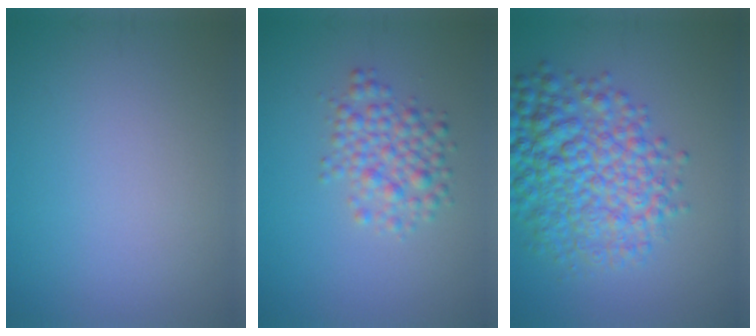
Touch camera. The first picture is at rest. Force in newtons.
{"total": 3.4, "press": 3.4, "slide": 0.1}
{"total": 8.4, "press": 8.4, "slide": 0.2}